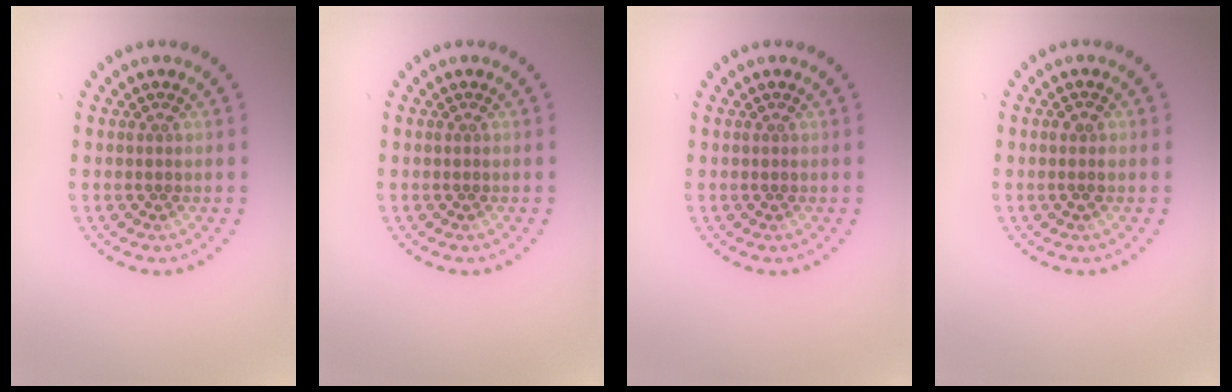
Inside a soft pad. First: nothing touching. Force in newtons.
{"total": 0.0}
{"total": 0.0}
{"total": 0.9, "press": 0.9, "slide": 0.3}